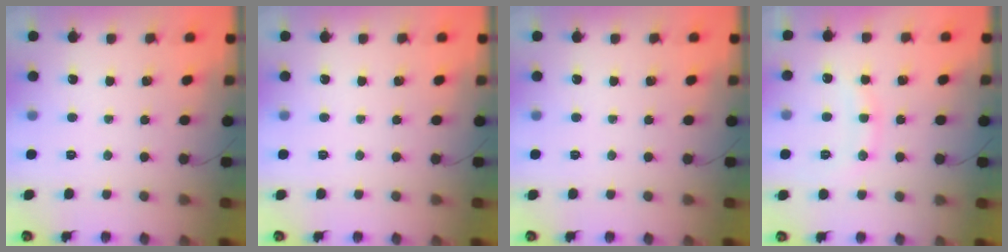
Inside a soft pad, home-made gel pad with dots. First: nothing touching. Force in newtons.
{"total": 0.0}
{"total": 0.0}
{"total": 8.5, "press": 8.5, "slide": 0.8}